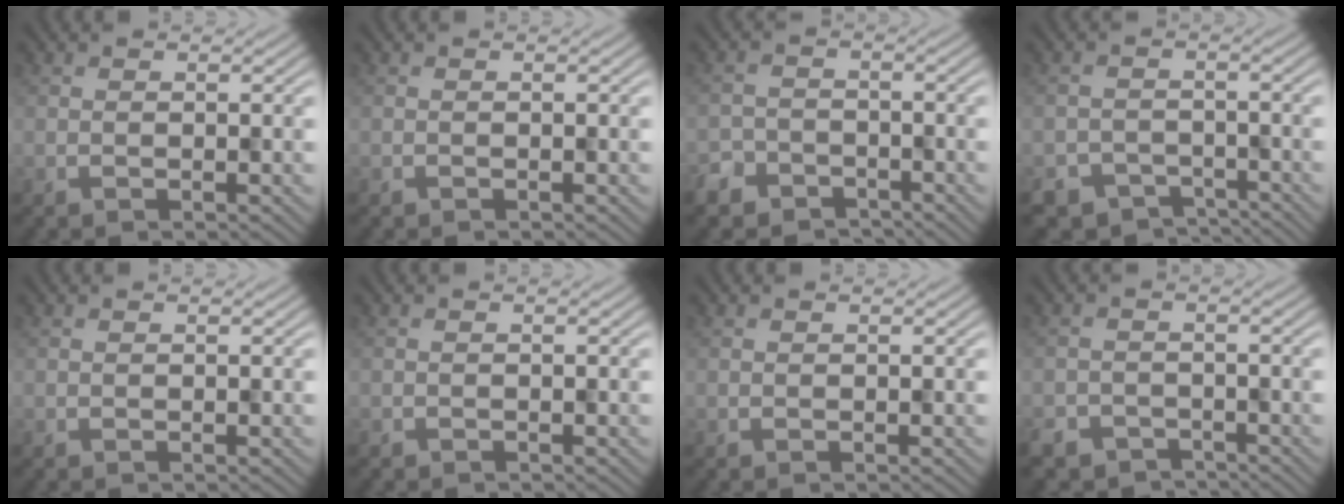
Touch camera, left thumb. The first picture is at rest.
{"total": 0.0}
{"total": 5.5, "force": [-4.6, 3.1, 0.3], "torque": [0.002, -0.008, -0.070]}
{"total": 6.0, "force": [-5.0, 3.3, 0.9], "torque": [-0.008, -0.013, -0.067]}
{"total": 0.0}
{"total": 0.6, "force": [-0.5, 0.1, -0.3], "torque": [0.005, -0.001, -0.007]}
{"total": 0.0}
{"total": 4.4, "force": [-3.8, 2.1, 0.4], "torque": [-0.005, -0.006, -0.060]}